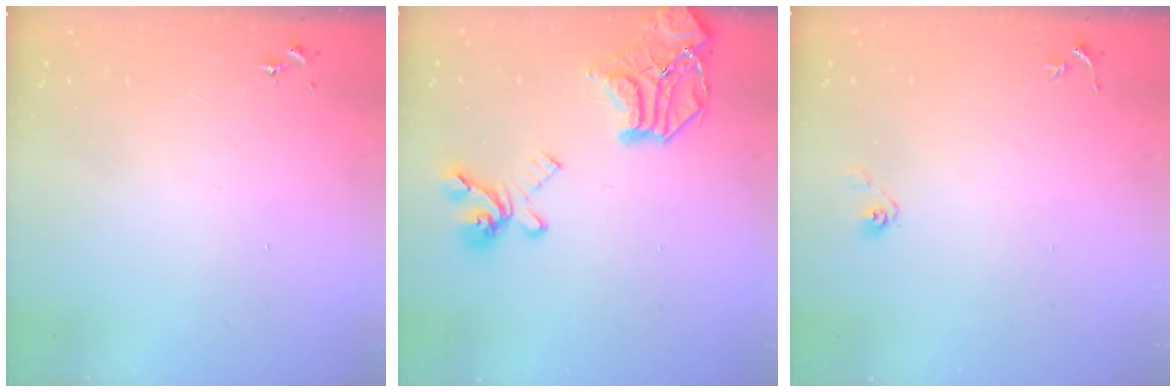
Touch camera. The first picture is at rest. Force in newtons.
{"total": 20.3, "press": 20.2, "slide": 2.2}
{"total": 3.6, "press": 2.9, "slide": 2.0}